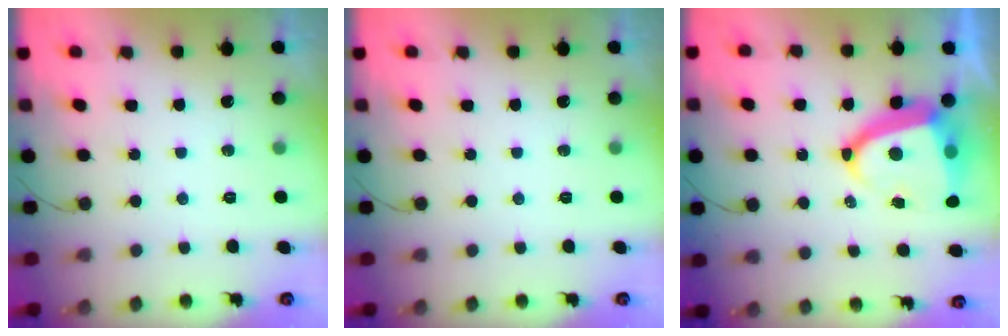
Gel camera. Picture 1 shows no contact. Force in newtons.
{"total": 0.0}
{"total": 14.3, "press": 14.2, "slide": 1.6}